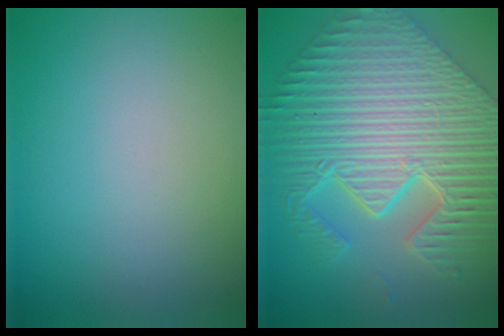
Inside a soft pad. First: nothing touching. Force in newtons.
{"total": 11.6, "press": 7.8, "slide": 8.6}